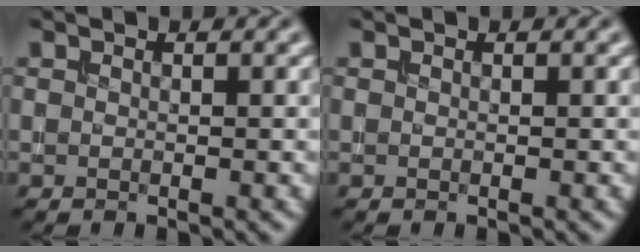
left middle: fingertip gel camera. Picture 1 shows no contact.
{"total": 0.0}